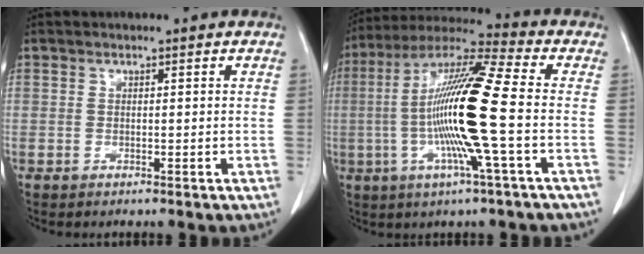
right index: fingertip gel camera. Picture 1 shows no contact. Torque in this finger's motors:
{"motor_torque": [2.14, 0.00, 1.05, 0.21]}